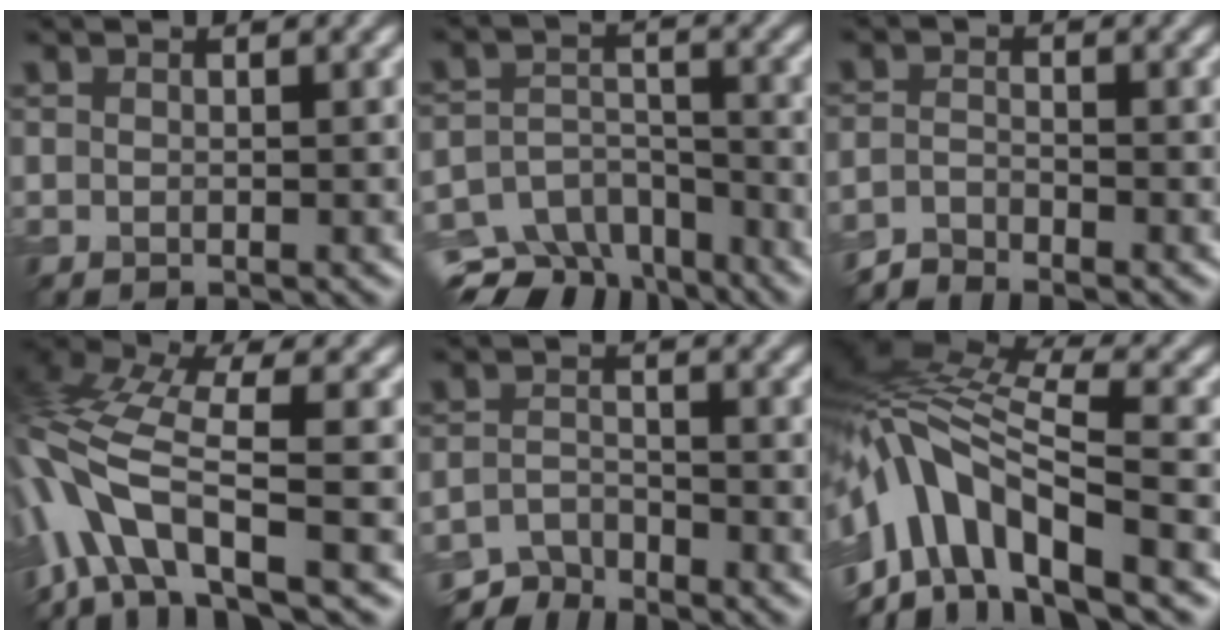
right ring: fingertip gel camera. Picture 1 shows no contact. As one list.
[{"total": 7.7, "force": [-6.0, 4.3, 2.3], "torque": [-0.026, -0.001, -0.095]}, {"total": 2.2, "force": [-2.2, 0.2, 0.3], "torque": [-0.006, -0.003, -0.052]}, {"total": 9.8, "force": [-3.2, 3.9, 8.5], "torque": [-0.176, 0.017, -0.078]}, {"total": 3.5, "force": [-3.4, 0.9, 0.6], "torque": [-0.010, -0.003, -0.070]}, {"total": 11.6, "force": [-4.3, 5.1, 9.5], "torque": [-0.169, 0.015, -0.089]}]